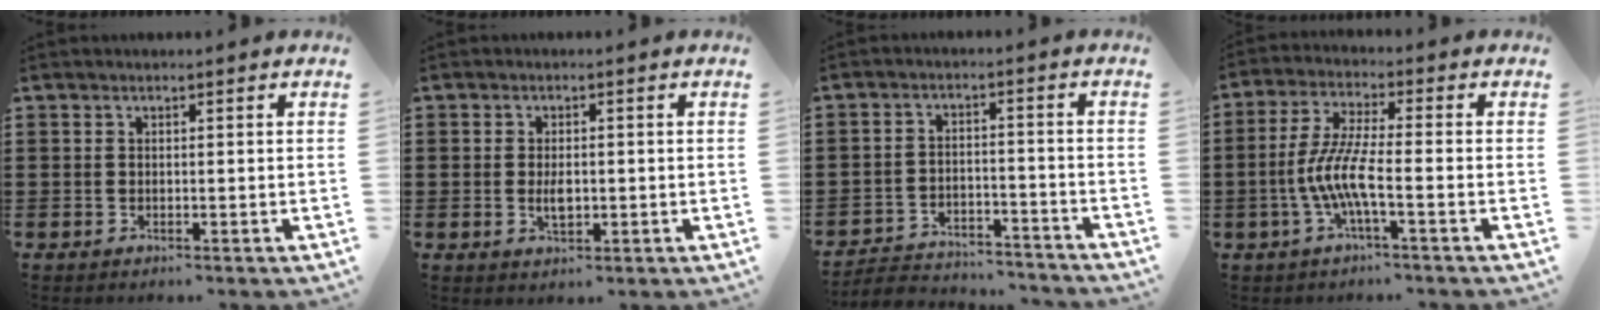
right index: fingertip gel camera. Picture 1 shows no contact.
{"total": 2.9, "force": [-0.2, 1.4, 2.5], "torque": [-0.039, -0.001, -0.006]}
{"total": 4.2, "force": [-4.1, 0.8, 0.3], "torque": [-0.018, 0.003, -0.088]}
{"total": 7.5, "force": [-2.5, 1.1, 7.0], "torque": [-0.162, -0.015, -0.056]}